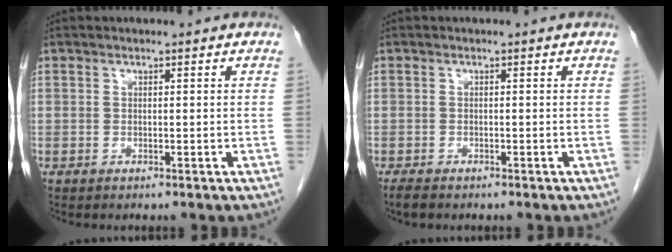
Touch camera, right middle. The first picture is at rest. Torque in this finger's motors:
{"motor_torque": [0.07, -0.01, 0.01, 0.00]}